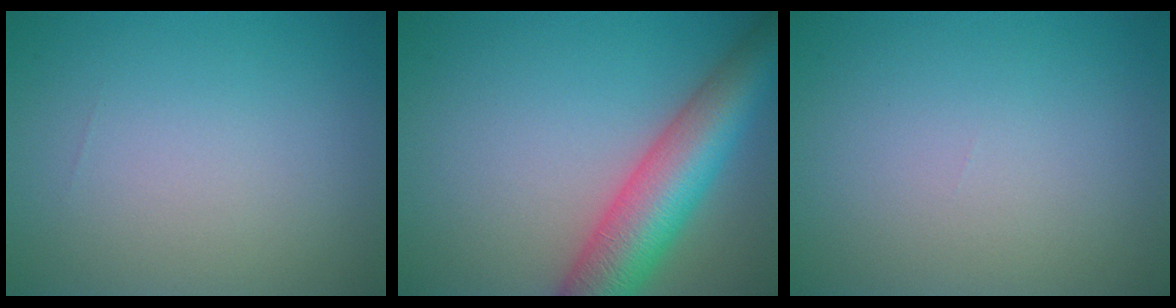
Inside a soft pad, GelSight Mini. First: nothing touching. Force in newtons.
{"total": 8.7, "press": 8.7, "slide": 0.3}
{"total": 0.0}